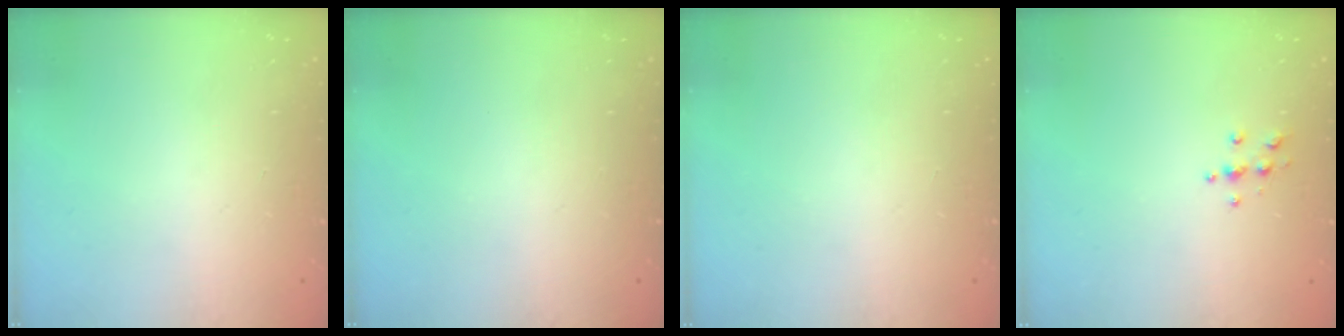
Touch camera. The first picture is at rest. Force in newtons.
{"total": 0.0}
{"total": 0.0}
{"total": 3.9, "press": 3.8, "slide": 0.4}